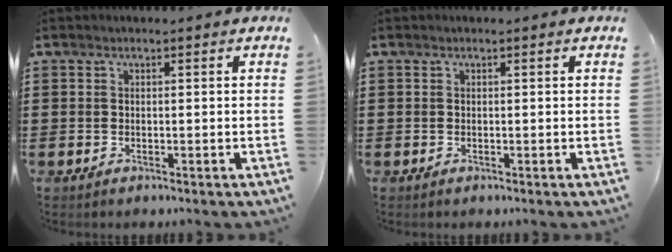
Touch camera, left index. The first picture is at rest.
{"total": 0.0}